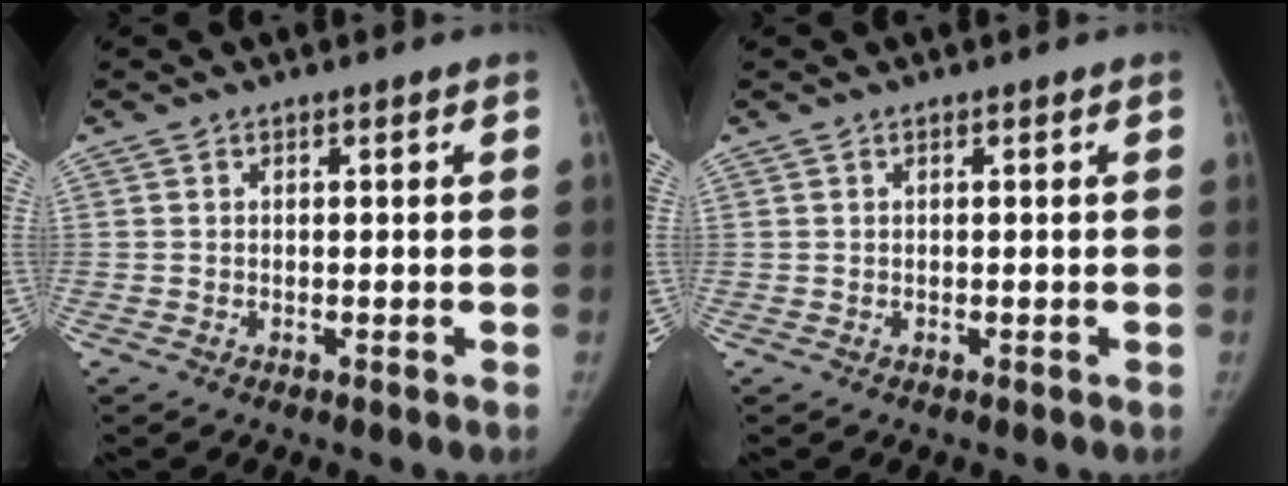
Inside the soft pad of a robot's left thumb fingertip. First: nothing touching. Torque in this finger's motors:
{"motor_torque": [-0.05, 0.03, 0.16, -0.12, -0.01]}